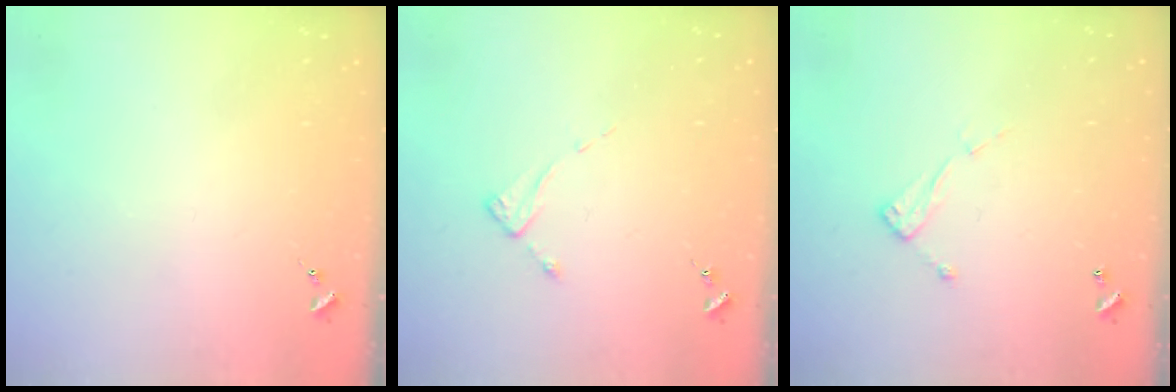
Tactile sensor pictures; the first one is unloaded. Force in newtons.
{"total": 2.6, "press": 2.6, "slide": 0.2}
{"total": 7.1, "press": 7.1, "slide": 0.3}